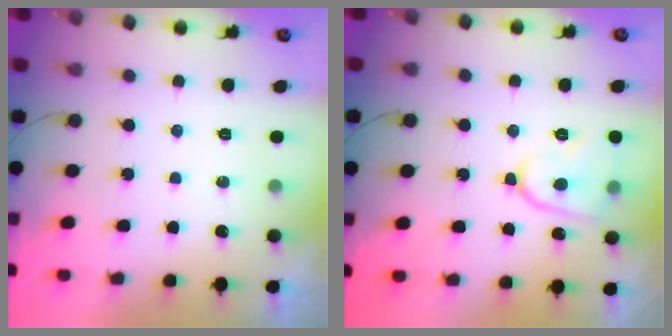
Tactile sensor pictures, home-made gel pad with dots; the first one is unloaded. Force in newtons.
{"total": 10.5, "press": 10.4, "slide": 1.3}